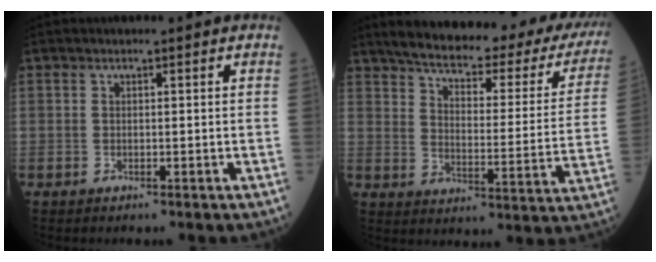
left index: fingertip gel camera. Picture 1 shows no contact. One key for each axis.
{"total": 29.2, "fx": 24.7, "fy": 6.9, "fz": 13.9, "tx": -0.203, "ty": -0.032, "tz": 0.296}